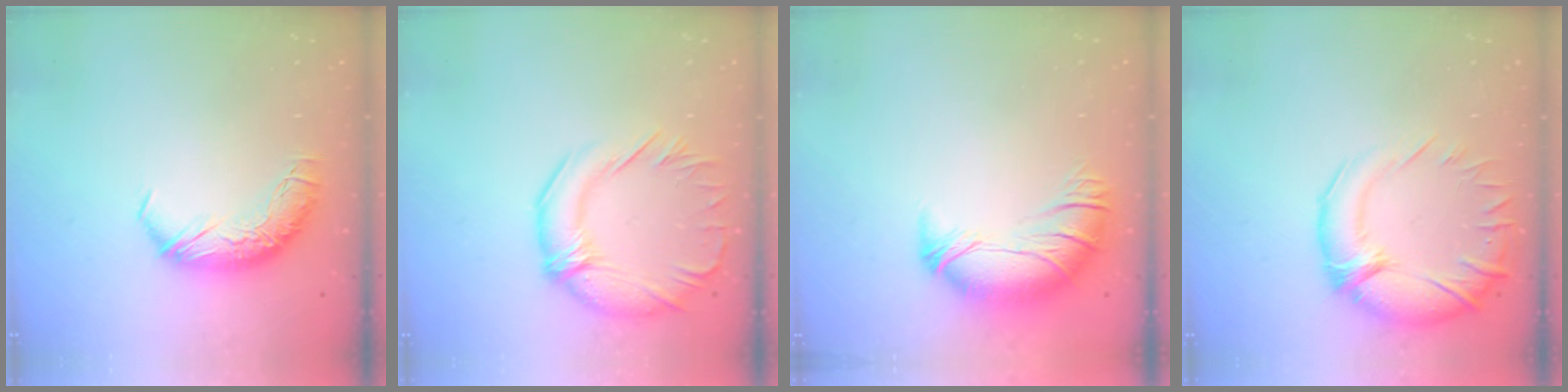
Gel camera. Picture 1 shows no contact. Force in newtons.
{"total": 3.5, "press": 3.2, "slide": 1.4}
{"total": 2.7, "press": 0.9, "slide": 2.6}
{"total": 4.6, "press": 3.2, "slide": 3.4}